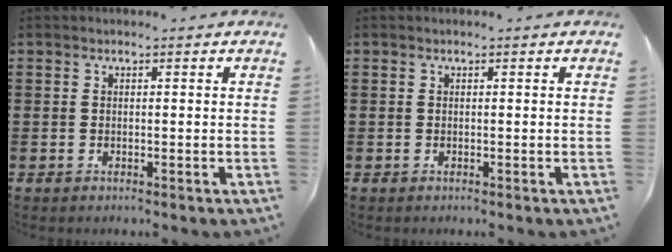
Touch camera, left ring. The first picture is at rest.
{"total": 0.0}